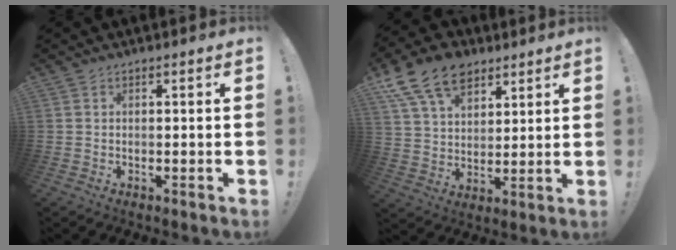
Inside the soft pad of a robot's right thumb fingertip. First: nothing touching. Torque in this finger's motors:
{"motor_torque": [0.03, 0.50, 0.70, 0.44, 0.09]}